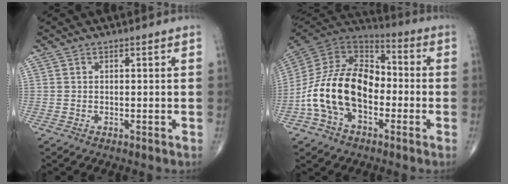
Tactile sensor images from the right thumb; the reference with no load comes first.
{"total": 18.7, "force": [-4.4, 11.9, 13.7], "torque": [-0.243, 0.051, -0.084]}